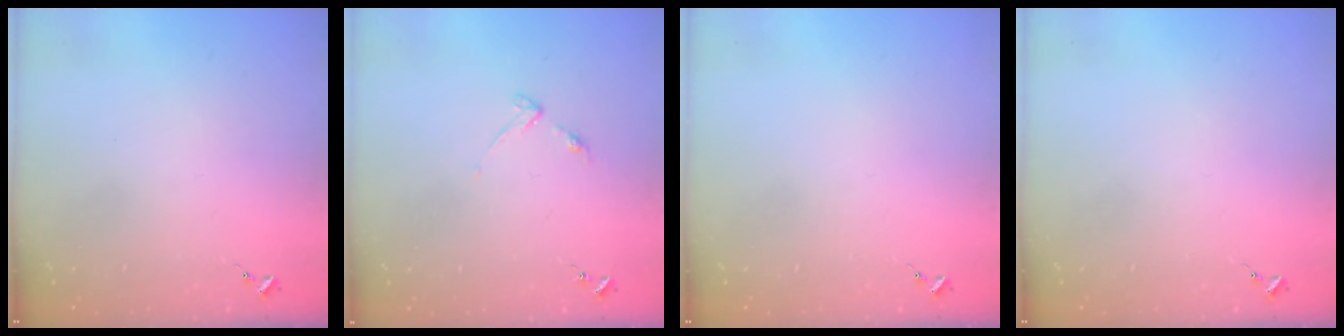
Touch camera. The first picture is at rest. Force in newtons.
{"total": 4.2, "press": 4.1, "slide": 0.4}
{"total": 0.0}
{"total": 0.0}